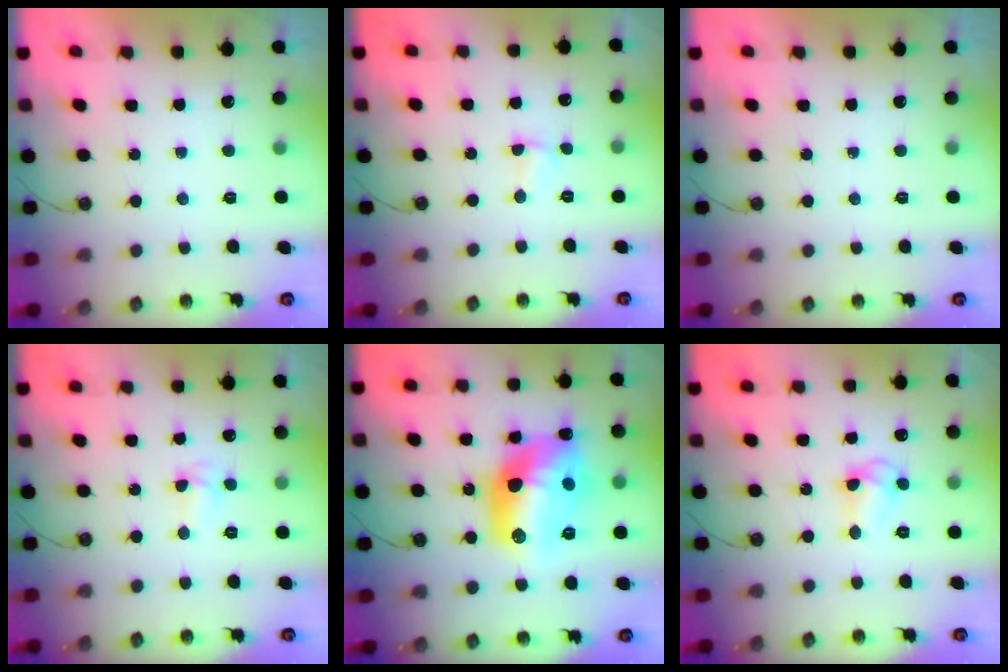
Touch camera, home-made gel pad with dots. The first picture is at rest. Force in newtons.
{"total": 1.7, "press": 1.6, "slide": 0.4}
{"total": 0.0}
{"total": 4.3, "press": 4.2, "slide": 0.6}
{"total": 18.7, "press": 18.6, "slide": 1.2}
{"total": 7.2, "press": 7.2, "slide": 0.6}